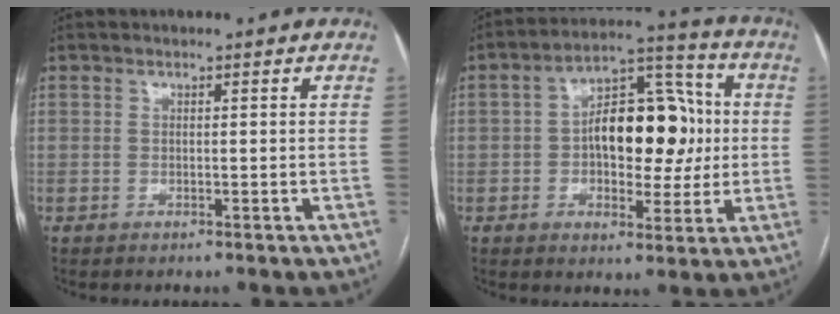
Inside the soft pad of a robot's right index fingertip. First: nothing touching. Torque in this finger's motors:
{"motor_torque": [2.06, 0.08, 0.98, 0.18]}